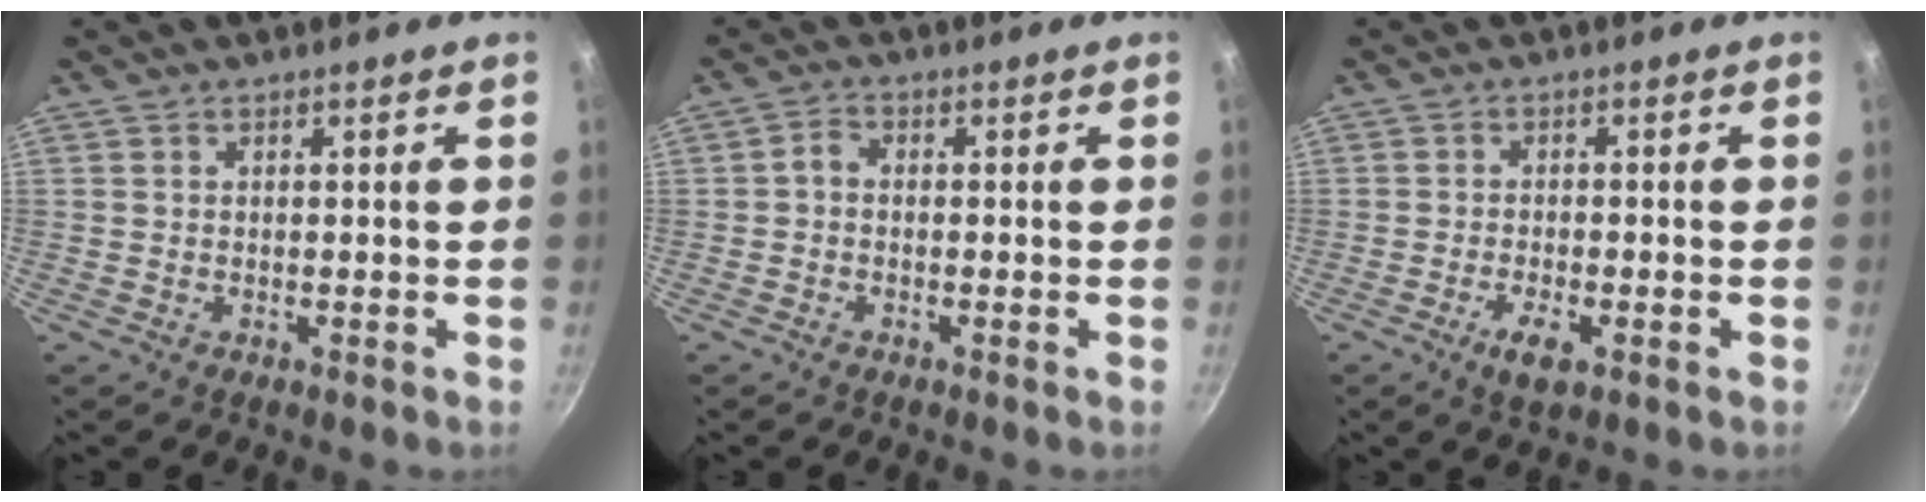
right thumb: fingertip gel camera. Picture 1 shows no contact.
{"total": 1.9, "force": [-0.7, 1.4, 1.2], "torque": [-0.027, 0.013, -0.020]}
{"total": 4.3, "force": [-2.0, 1.5, 3.5], "torque": [-0.066, 0.004, -0.034]}